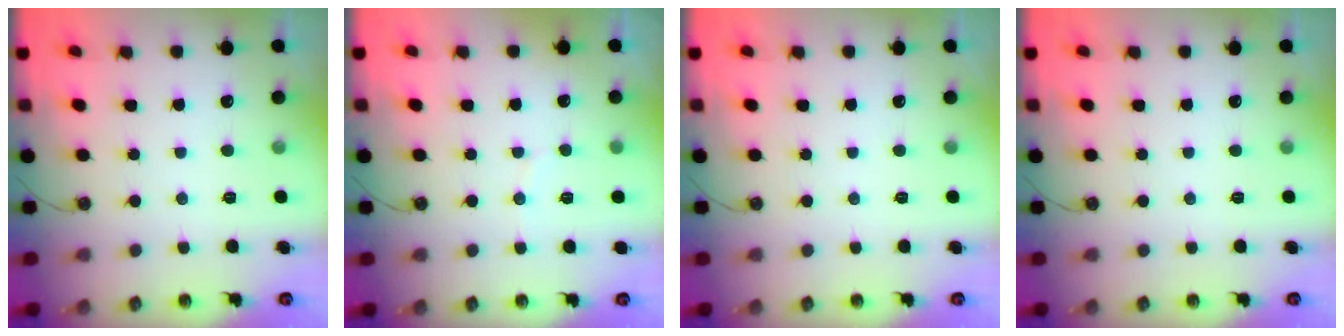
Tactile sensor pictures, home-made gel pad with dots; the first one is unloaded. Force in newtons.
{"total": 2.7, "press": 2.4, "slide": 1.2}
{"total": 0.0}
{"total": 0.0}